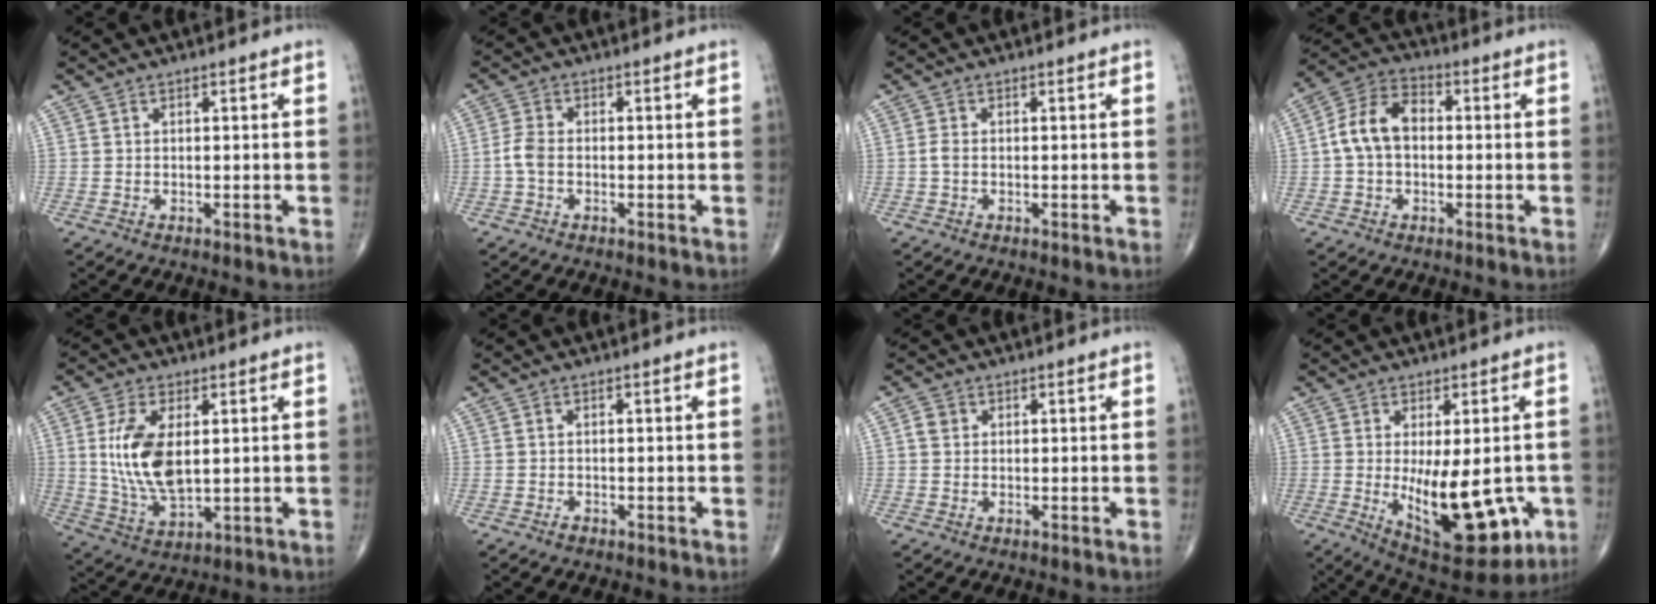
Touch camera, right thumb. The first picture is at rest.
{"total": 3.1, "force": [-0.8, 1.9, 2.4], "torque": [-0.055, 0.008, -0.022]}
{"total": 1.2, "force": [-0.2, 0.7, 1.0], "torque": [-0.023, 0.000, -0.007]}
{"total": 9.5, "force": [0.0, 6.5, 6.9], "torque": [-0.123, 0.032, -0.012]}
{"total": 12.4, "force": [1.9, 6.2, 10.6], "torque": [-0.208, -0.016, 0.045]}
{"total": 0.7, "force": [-0.5, 0.4, 0.2], "torque": [-0.002, 0.001, -0.011]}
{"total": 1.8, "force": [0.4, 1.6, 0.8], "torque": [-0.010, 0.003, 0.005]}
{"total": 17.3, "force": [-3.5, 7.5, 15.1], "torque": [-0.201, -0.025, -0.027]}